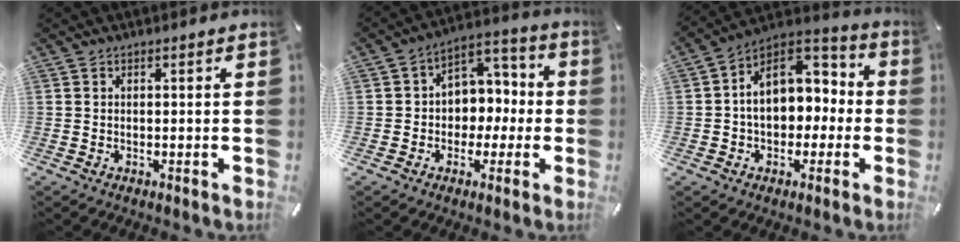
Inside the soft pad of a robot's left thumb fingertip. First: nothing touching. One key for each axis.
{"total": 8.1, "fx": -1.6, "fy": 7.6, "fz": 2.3, "tx": -0.027, "ty": 0.015, "tz": -0.028}
{"total": 12.6, "fx": 1.0, "fy": 10.4, "fz": 7.0, "tx": -0.088, "ty": -0.004, "tz": 0.022}